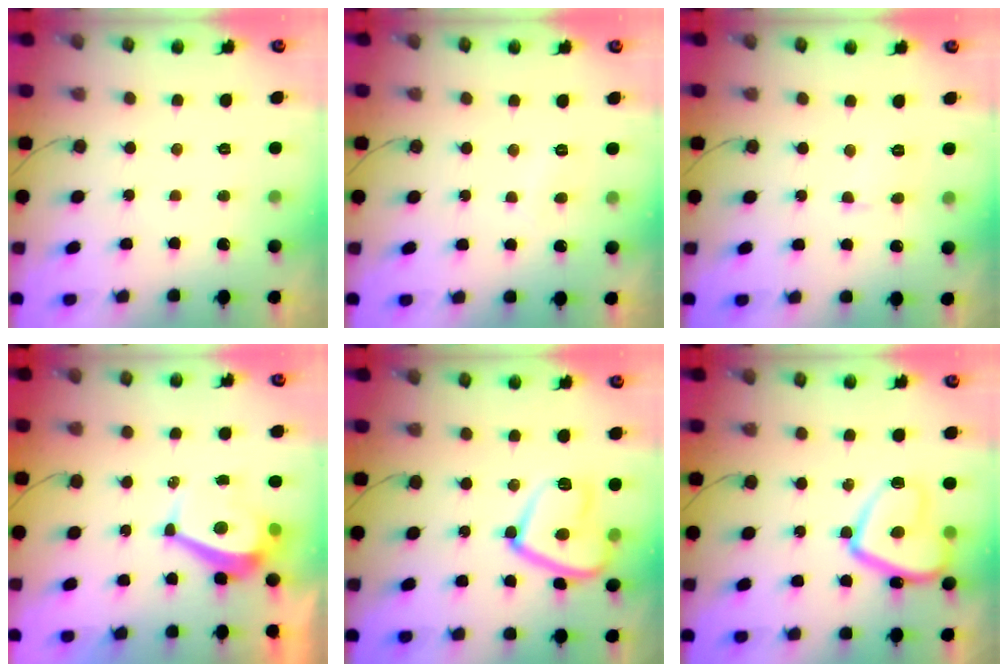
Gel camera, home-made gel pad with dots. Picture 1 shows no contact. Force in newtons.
{"total": 2.7, "press": 2.6, "slide": 0.5}
{"total": 3.5, "press": 3.5, "slide": 0.3}
{"total": 4.4, "press": 4.4, "slide": 0.2}
{"total": 13.4, "press": 13.4, "slide": 0.6}
{"total": 14.4, "press": 14.3, "slide": 1.5}